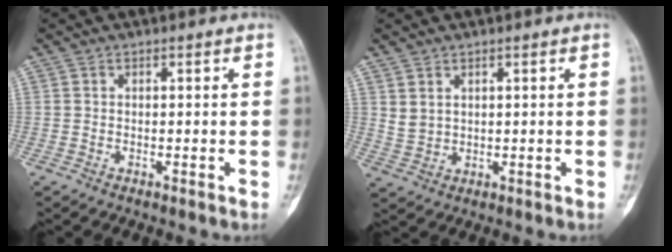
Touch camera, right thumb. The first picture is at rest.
{"total": 2.8, "force": [1.5, 1.9, 1.4], "torque": [-0.021, -0.012, 0.039]}